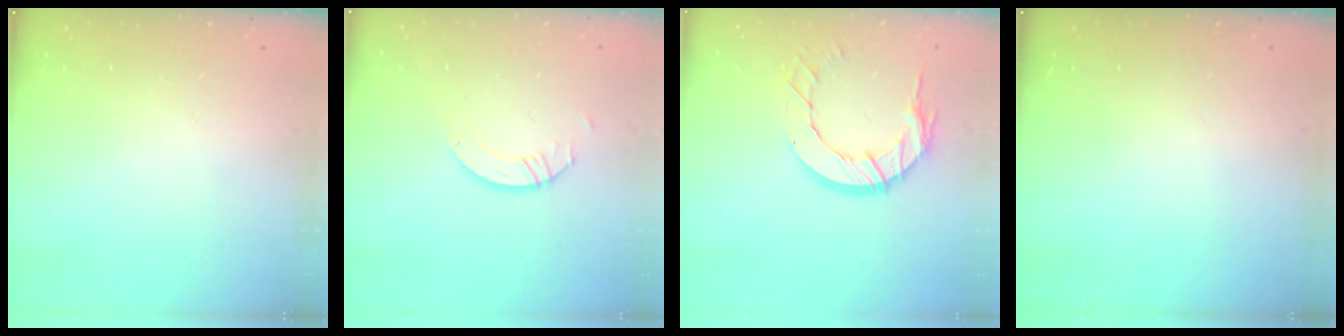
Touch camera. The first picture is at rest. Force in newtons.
{"total": 4.0, "press": 4.0, "slide": 0.3}
{"total": 12.3, "press": 12.3, "slide": 1.2}
{"total": 0.0}